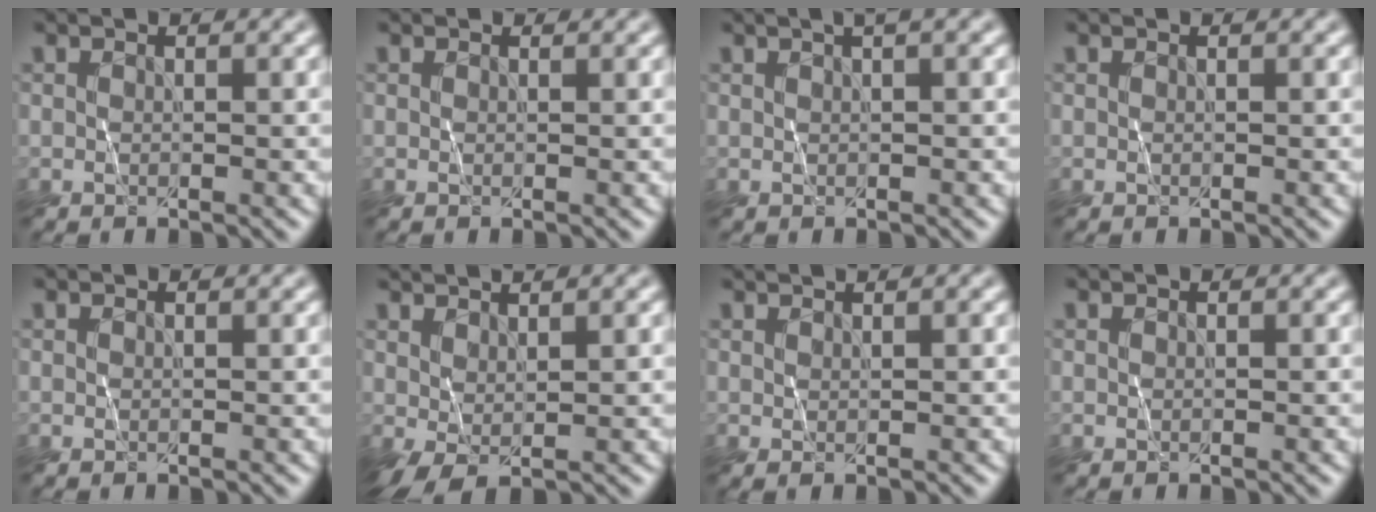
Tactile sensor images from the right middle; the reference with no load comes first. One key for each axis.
{"total": 0.6, "fx": 0.5, "fy": 0.1, "fz": 0.1, "tx": -0.005, "ty": -0.004, "tz": 0.001}
{"total": 1.8, "fx": 0.9, "fy": 0.4, "fz": 1.5, "tx": -0.019, "ty": -0.001, "tz": 0.010}
{"total": 0.0}
{"total": 0.0}
{"total": 2.3, "fx": 1.1, "fy": 0.5, "fz": 1.9, "tx": -0.031, "ty": 0.003, "tz": 0.019}
{"total": 1.5, "fx": 1.1, "fy": 0.3, "fz": 1.0, "tx": -0.013, "ty": 0.000, "tz": 0.008}
{"total": 0.0}